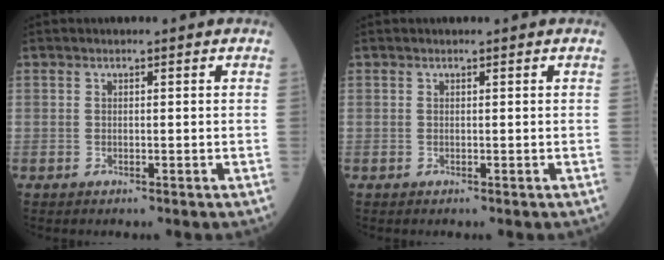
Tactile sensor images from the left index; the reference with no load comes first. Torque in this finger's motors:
{"motor_torque": [0.19, -0.02, -0.06, -0.01]}